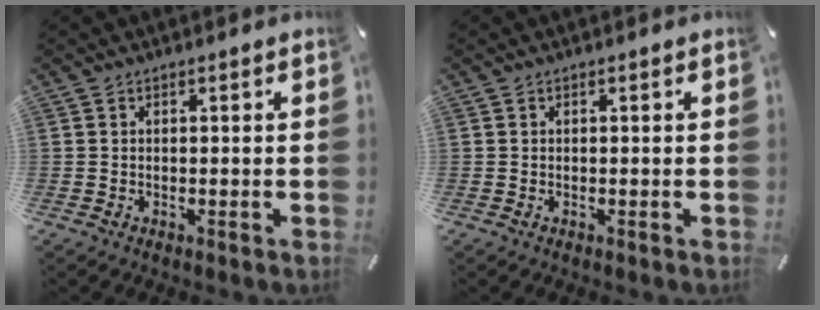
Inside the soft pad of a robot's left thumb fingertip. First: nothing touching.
{"total": 0.0}